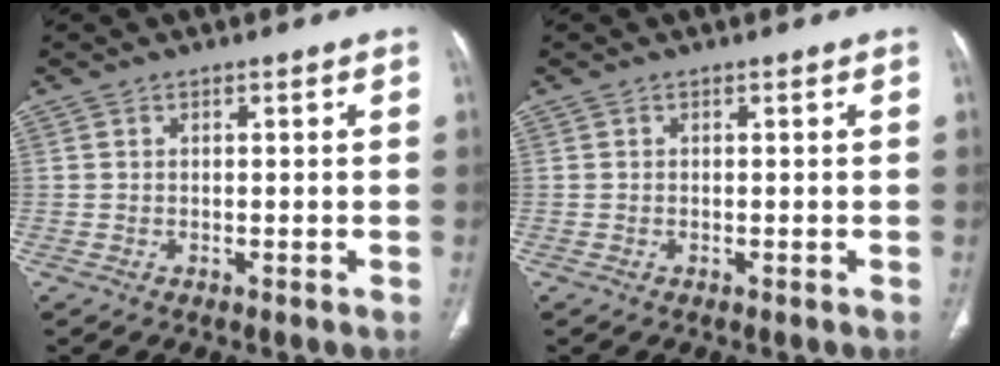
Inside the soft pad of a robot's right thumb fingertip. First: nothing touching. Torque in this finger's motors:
{"motor_torque": [-0.32, -0.45, -0.43, -0.45, 0.03]}